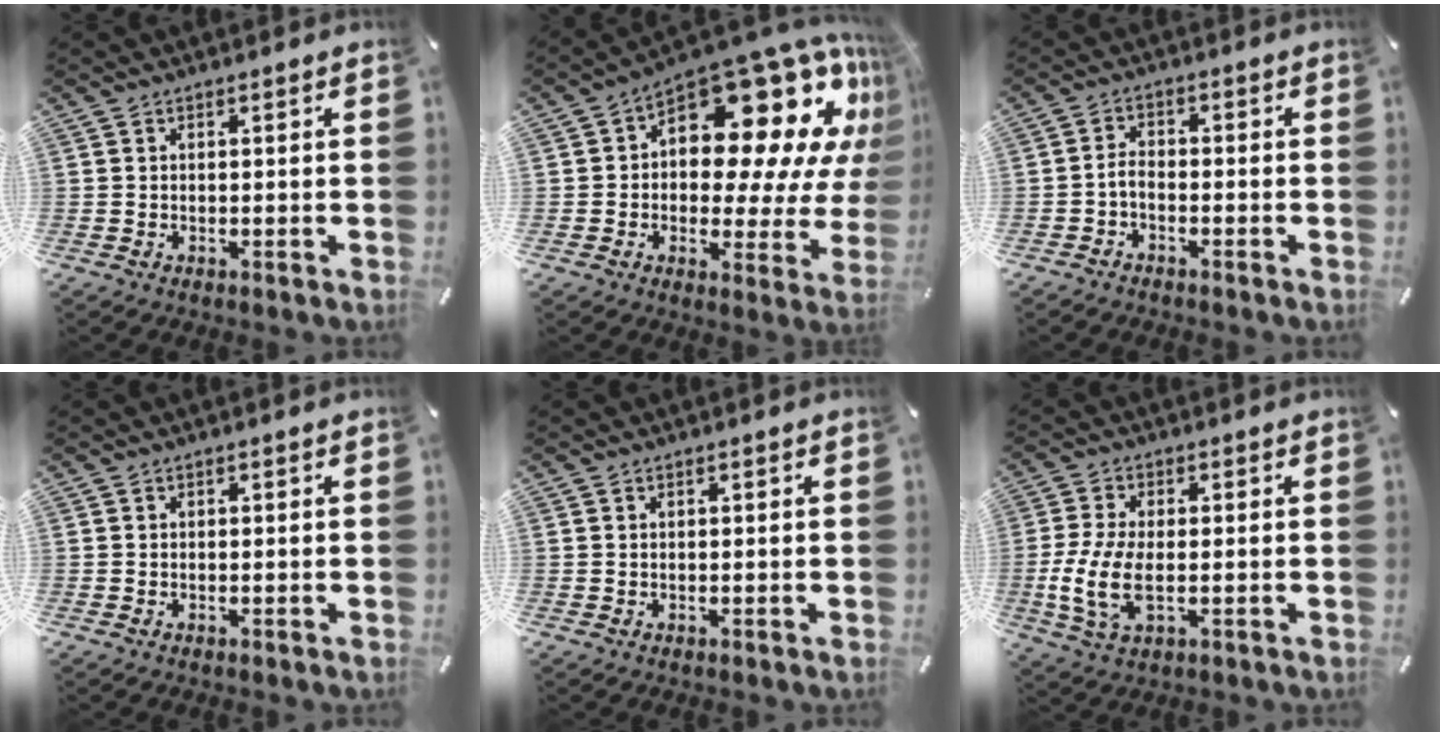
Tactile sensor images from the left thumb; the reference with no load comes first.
{"total": 22.6, "force": [10.0, 11.9, 16.5], "torque": [-0.222, -0.095, 0.169]}
{"total": 2.7, "force": [-1.7, 1.5, 1.6], "torque": [-0.038, 0.008, -0.034]}
{"total": 0.0}
{"total": 0.0}
{"total": 9.6, "force": [-1.3, 4.3, 8.5], "torque": [-0.185, -0.016, -0.020]}